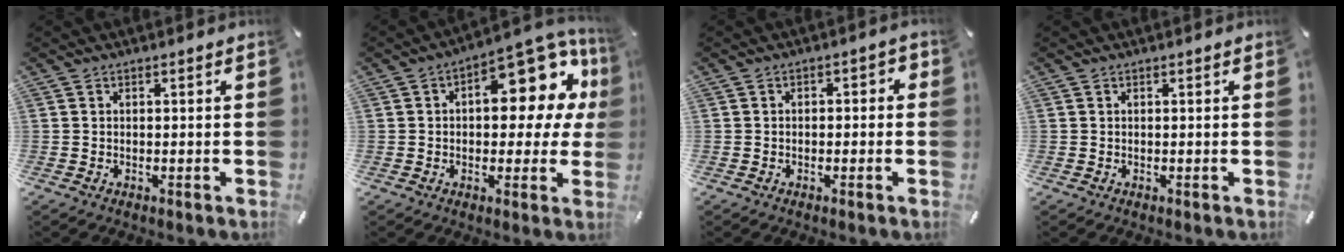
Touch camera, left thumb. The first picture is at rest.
{"total": 14.8, "force": [5.8, 7.7, 11.2], "torque": [-0.134, -0.054, 0.094]}
{"total": 2.1, "force": [-1.3, 1.2, 1.1], "torque": [-0.020, 0.011, -0.027]}
{"total": 0.0}